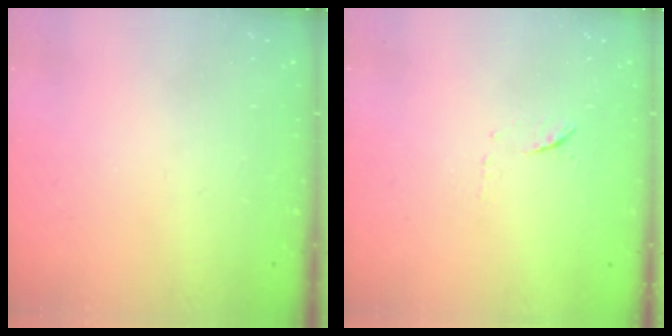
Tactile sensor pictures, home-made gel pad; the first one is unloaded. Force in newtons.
{"total": 5.0, "press": 4.8, "slide": 1.4}